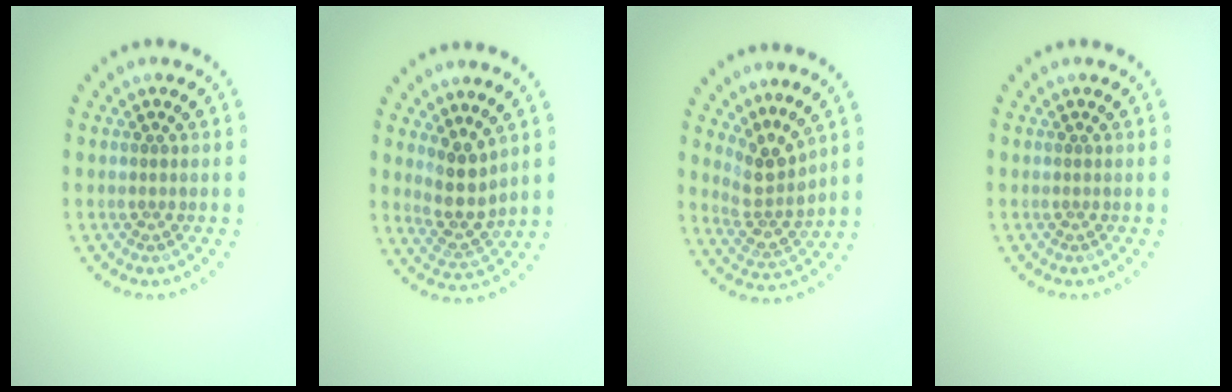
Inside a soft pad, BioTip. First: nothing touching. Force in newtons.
{"total": 3.2, "press": 2.6, "slide": 1.9}
{"total": 3.1, "press": 2.2, "slide": 2.1}
{"total": 0.0}